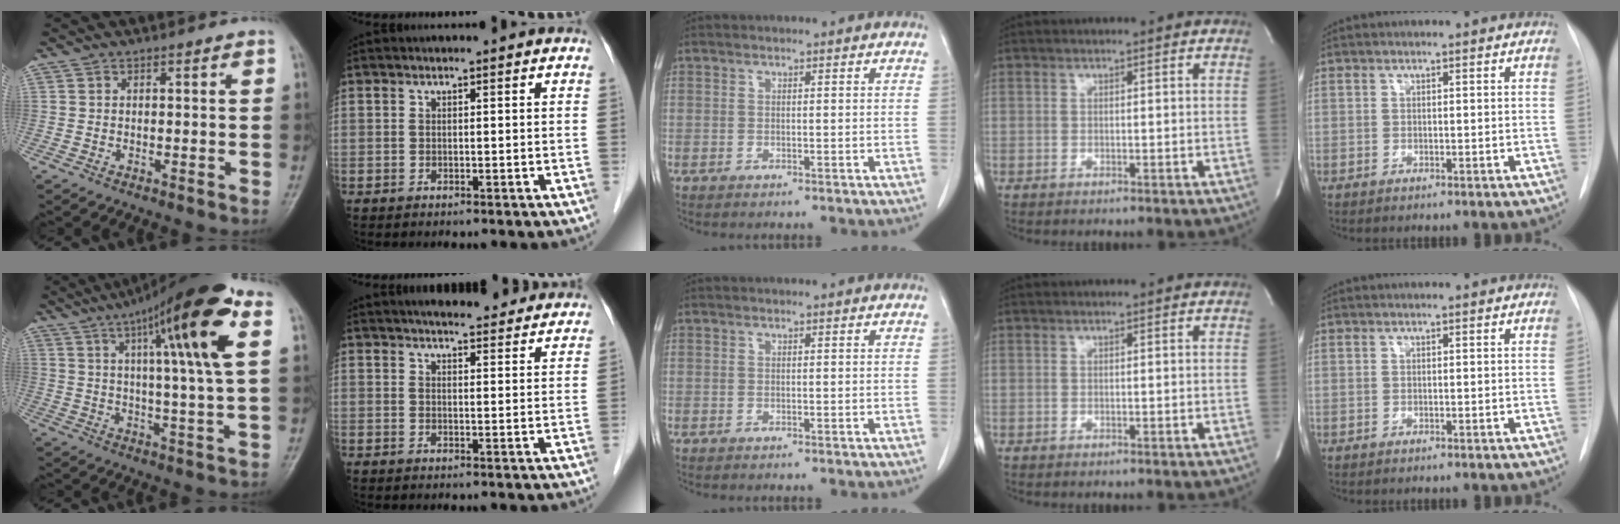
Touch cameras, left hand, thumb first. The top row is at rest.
{"thumb": {"total": 19.4, "force": [7.4, 2.2, 17.8], "torque": [-0.267, -0.005, 0.105]}, "index": {"total": 15.0, "force": [13.7, 2.6, 5.5], "torque": [-0.059, 0.015, 0.163]}}